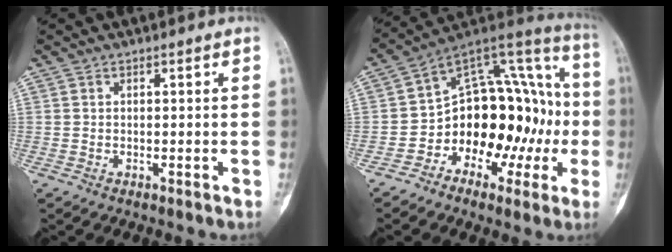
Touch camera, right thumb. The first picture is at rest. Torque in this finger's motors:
{"motor_torque": [0.24, 0.52, 1.09, -1.01, 0.09]}